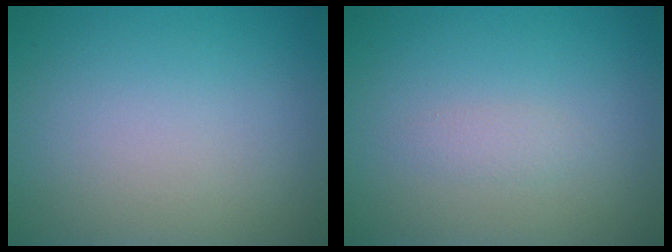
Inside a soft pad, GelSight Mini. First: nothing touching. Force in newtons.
{"total": 0.9, "press": 0.9, "slide": 0.0}